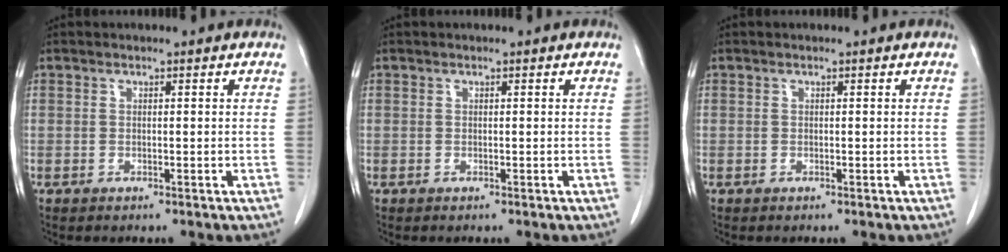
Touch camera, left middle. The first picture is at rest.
{"total": 0.0}
{"total": 0.0}